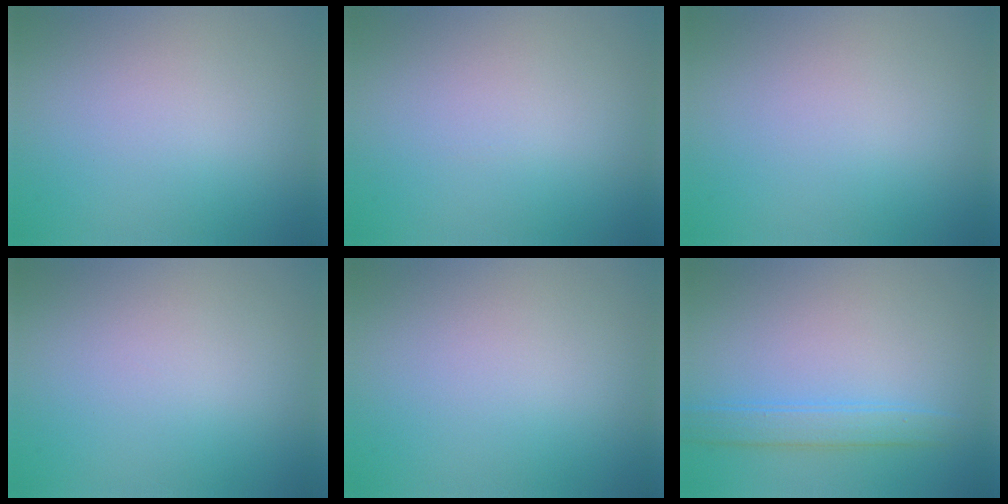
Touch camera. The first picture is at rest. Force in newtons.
{"total": 0.0}
{"total": 0.0}
{"total": 0.0}
{"total": 0.0}
{"total": 3.4, "press": 3.4, "slide": 0.2}